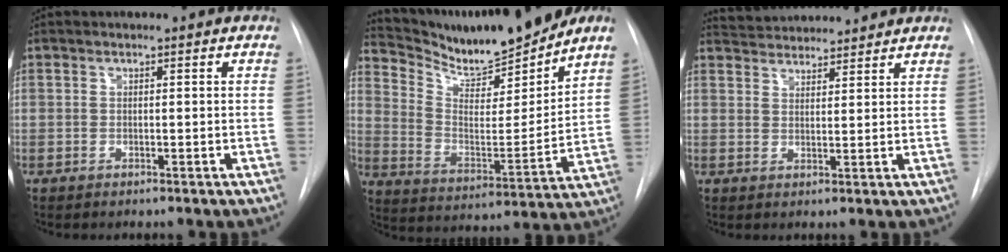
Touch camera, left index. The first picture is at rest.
{"total": 16.8, "force": [15.3, 1.5, 6.8], "torque": [-0.131, -0.019, 0.262]}
{"total": 8.6, "force": [8.3, 1.4, 1.6], "torque": [-0.029, 0.026, 0.125]}